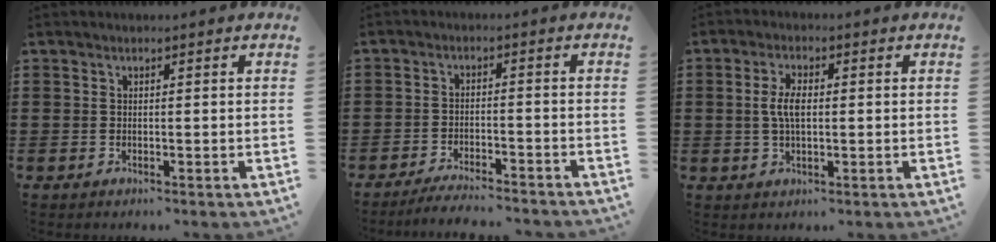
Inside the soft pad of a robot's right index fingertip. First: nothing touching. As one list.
[{"total": 3.6, "force": [-3.5, 0.0, 0.8], "torque": [-0.016, 0.001, -0.070]}, {"total": 4.4, "force": [0.3, 1.9, 4.0], "torque": [-0.087, 0.004, 0.001]}]